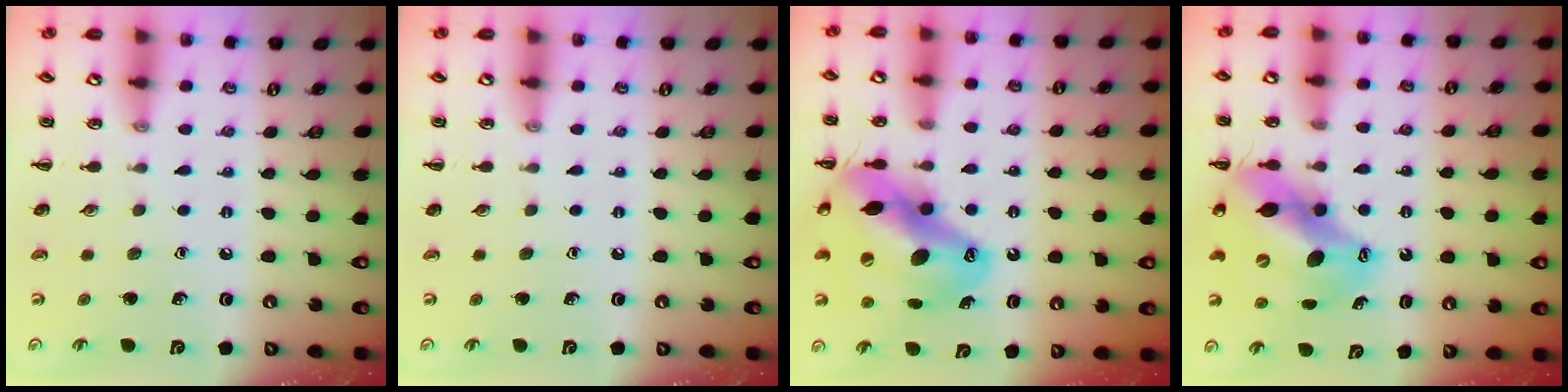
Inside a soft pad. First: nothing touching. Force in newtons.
{"total": 0.0}
{"total": 19.4, "press": 18.6, "slide": 5.4}
{"total": 14.1, "press": 13.6, "slide": 3.8}